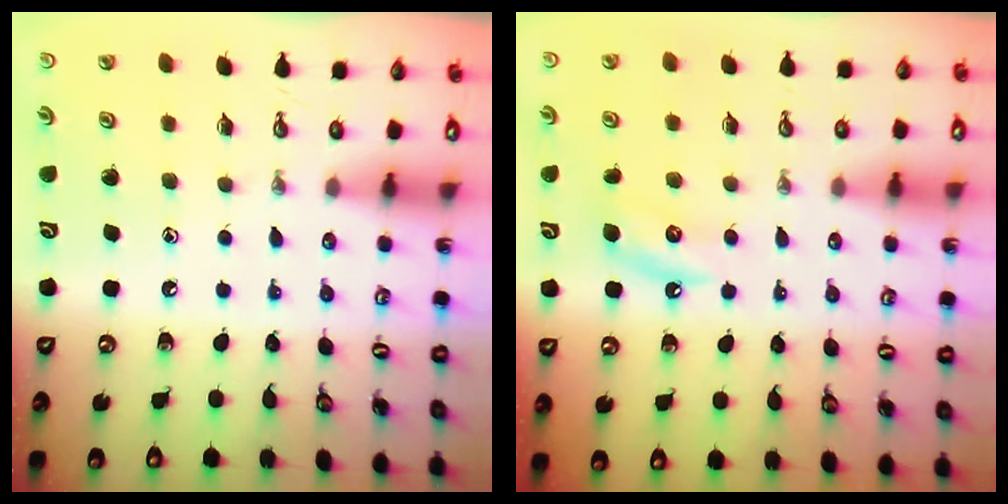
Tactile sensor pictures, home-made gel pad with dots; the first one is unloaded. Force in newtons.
{"total": 4.5, "press": 4.4, "slide": 0.7}